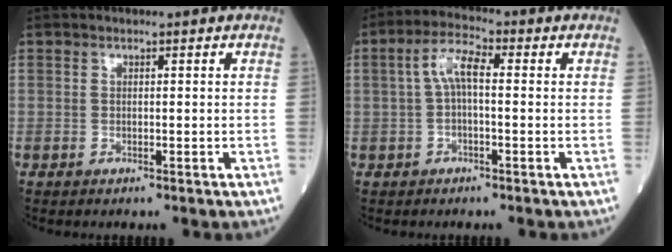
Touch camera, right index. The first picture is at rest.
{"total": 5.4, "force": [0.4, 1.6, 5.1], "torque": [-0.103, 0.018, 0.006]}